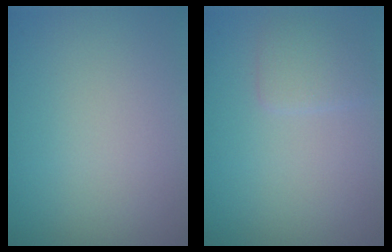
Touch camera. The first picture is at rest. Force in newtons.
{"total": 1.7, "press": 1.7, "slide": 0.1}